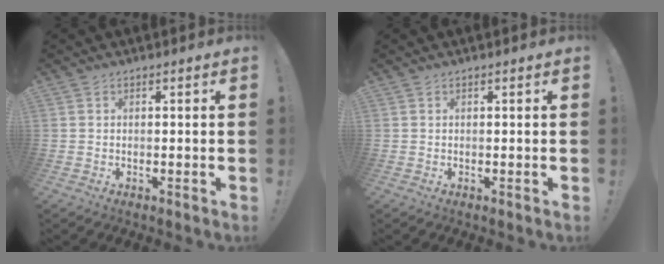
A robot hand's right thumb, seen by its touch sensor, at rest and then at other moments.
{"total": 0.0}